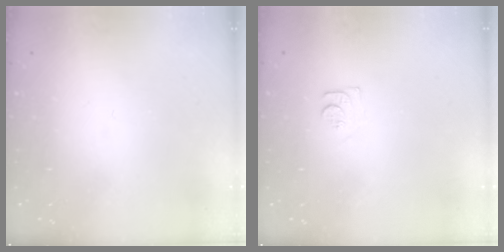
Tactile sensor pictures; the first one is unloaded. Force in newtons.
{"total": 5.9, "press": 5.8, "slide": 0.7}